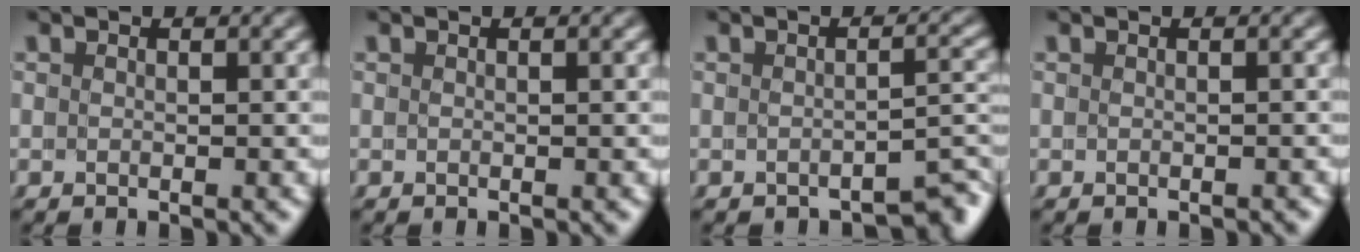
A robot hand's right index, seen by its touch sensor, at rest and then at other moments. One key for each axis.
{"total": 0.6, "fx": 0.1, "fy": -0.5, "fz": 0.0, "tx": 0.003, "ty": 0.001, "tz": 0.004}
{"total": 2.2, "fx": -1.9, "fy": -0.2, "fz": 1.2, "tx": -0.005, "ty": 0.003, "tz": -0.029}
{"total": 0.6, "fx": -0.3, "fy": -0.5, "fz": 0.0, "tx": 0.004, "ty": 0.002, "tz": -0.004}